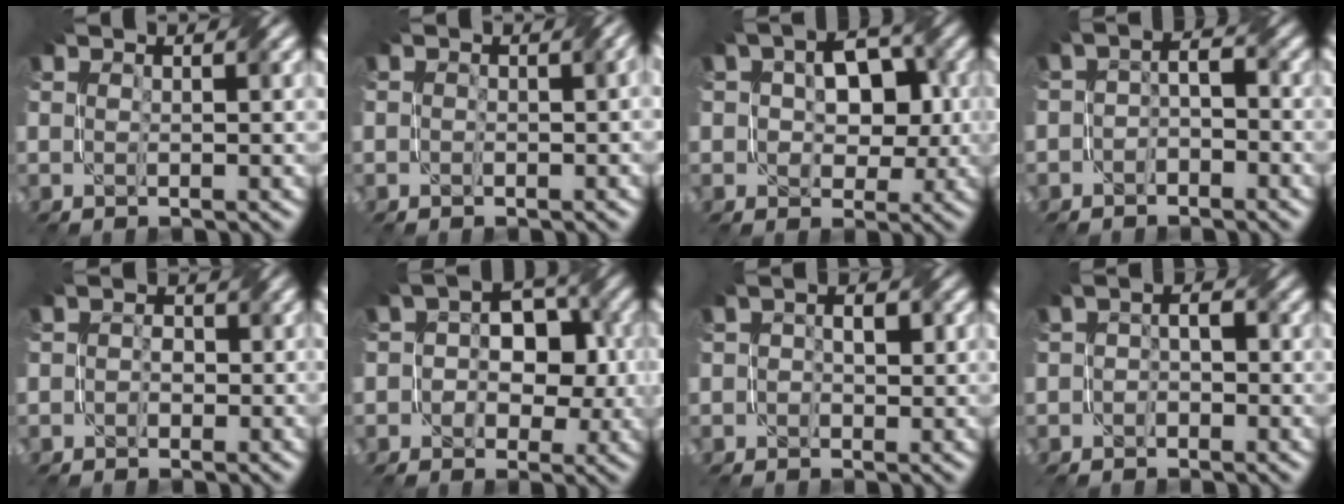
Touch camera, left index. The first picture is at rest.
{"total": 2.2, "force": [-0.7, 1.1, 1.8], "torque": [-0.022, -0.003, -0.010]}
{"total": 5.9, "force": [0.5, 3.8, 4.5], "torque": [-0.053, 0.010, 0.004]}
{"total": 2.3, "force": [-1.6, 1.4, 1.0], "torque": [-0.015, 0.004, -0.038]}
{"total": 2.2, "force": [-0.8, 1.8, 1.2], "torque": [-0.001, 0.004, -0.018]}
{"total": 6.3, "force": [-0.6, 4.5, 4.4], "torque": [-0.035, 0.018, -0.019]}
{"total": 2.5, "force": [-0.3, 1.8, 1.7], "torque": [-0.014, 0.005, -0.005]}
{"total": 2.1, "force": [-1.2, 1.5, 0.9], "torque": [-0.003, 0.005, -0.027]}